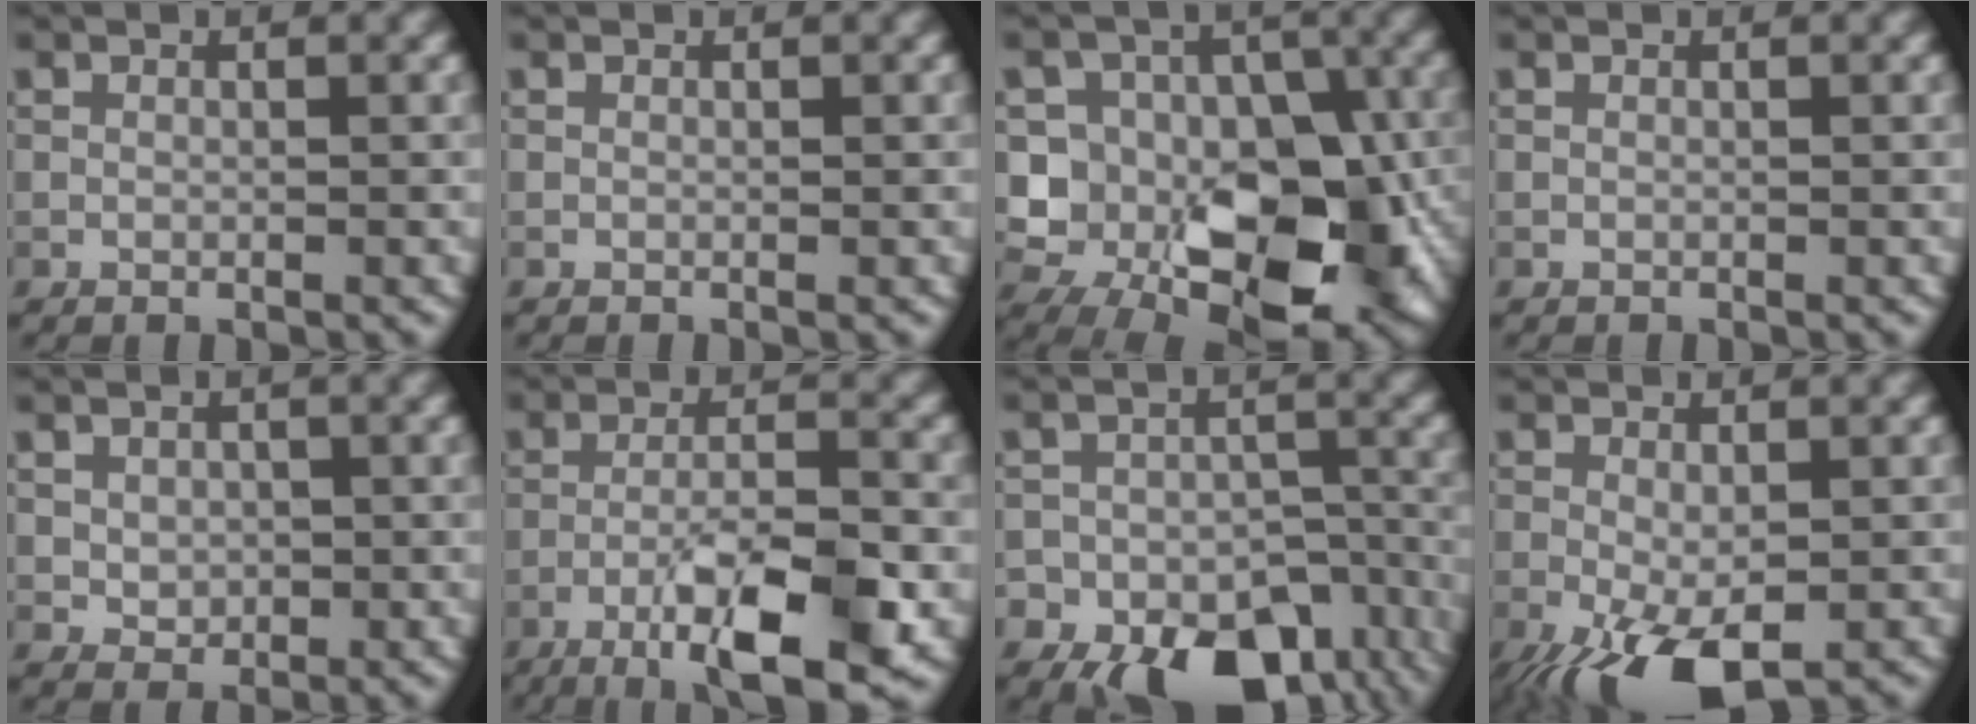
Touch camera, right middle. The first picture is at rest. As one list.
[{"total": 0.0}, {"total": 12.6, "force": [-2.7, 9.2, 8.1], "torque": [-0.084, 0.004, -0.058]}, {"total": 0.0}, {"total": 2.0, "force": [0.2, 1.7, 1.0], "torque": [-0.020, -0.005, 0.005]}, {"total": 9.3, "force": [-4.8, 2.3, 7.7], "torque": [-0.131, 0.004, -0.083]}, {"total": 13.9, "force": [-9.0, 9.0, 5.7], "torque": [-0.076, -0.030, -0.105]}, {"total": 7.8, "force": [-3.9, 3.2, 5.9], "torque": [-0.125, -0.023, -0.058]}]